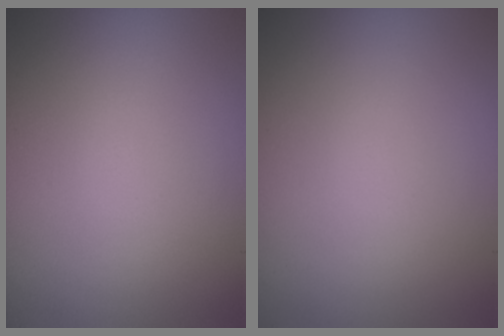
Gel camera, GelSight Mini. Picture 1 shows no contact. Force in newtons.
{"total": 0.0}